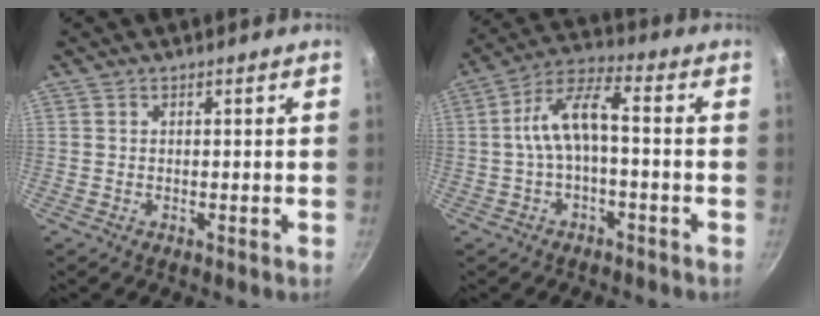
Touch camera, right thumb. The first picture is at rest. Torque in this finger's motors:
{"motor_torque": [-0.46, 0.88, 0.34, -0.20, 0.25]}